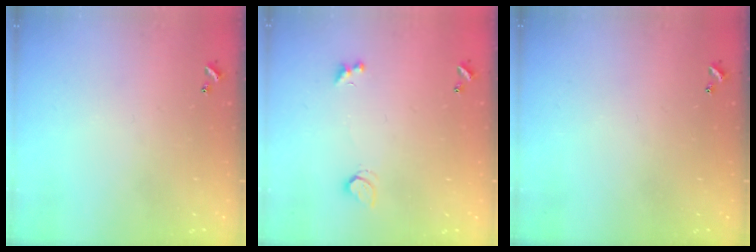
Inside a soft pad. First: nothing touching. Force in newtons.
{"total": 1.8, "press": 1.8, "slide": 0.5}
{"total": 0.0}